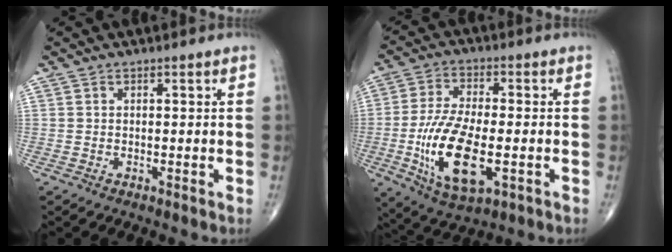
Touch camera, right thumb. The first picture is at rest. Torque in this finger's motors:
{"motor_torque": [0.70, 2.88, 1.02, 0.22, 0.54]}